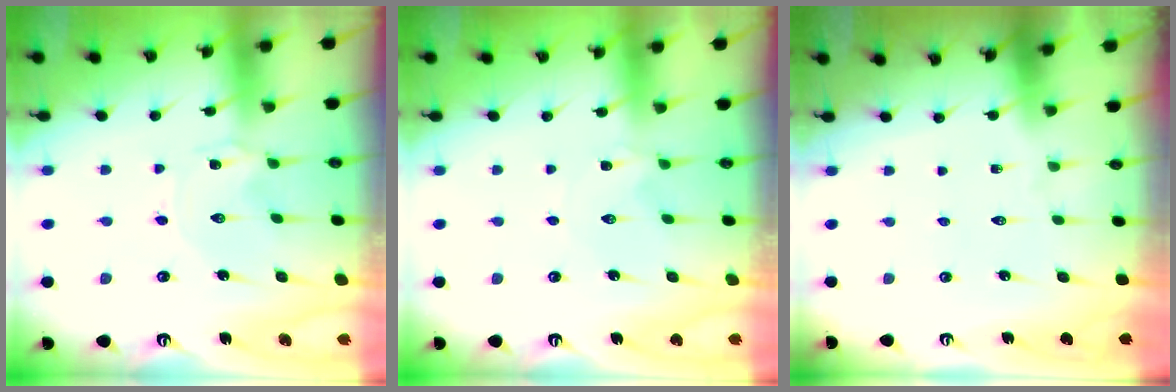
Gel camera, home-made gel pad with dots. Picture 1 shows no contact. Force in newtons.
{"total": 0.6, "press": 0.6, "slide": 0.3}
{"total": 0.0}